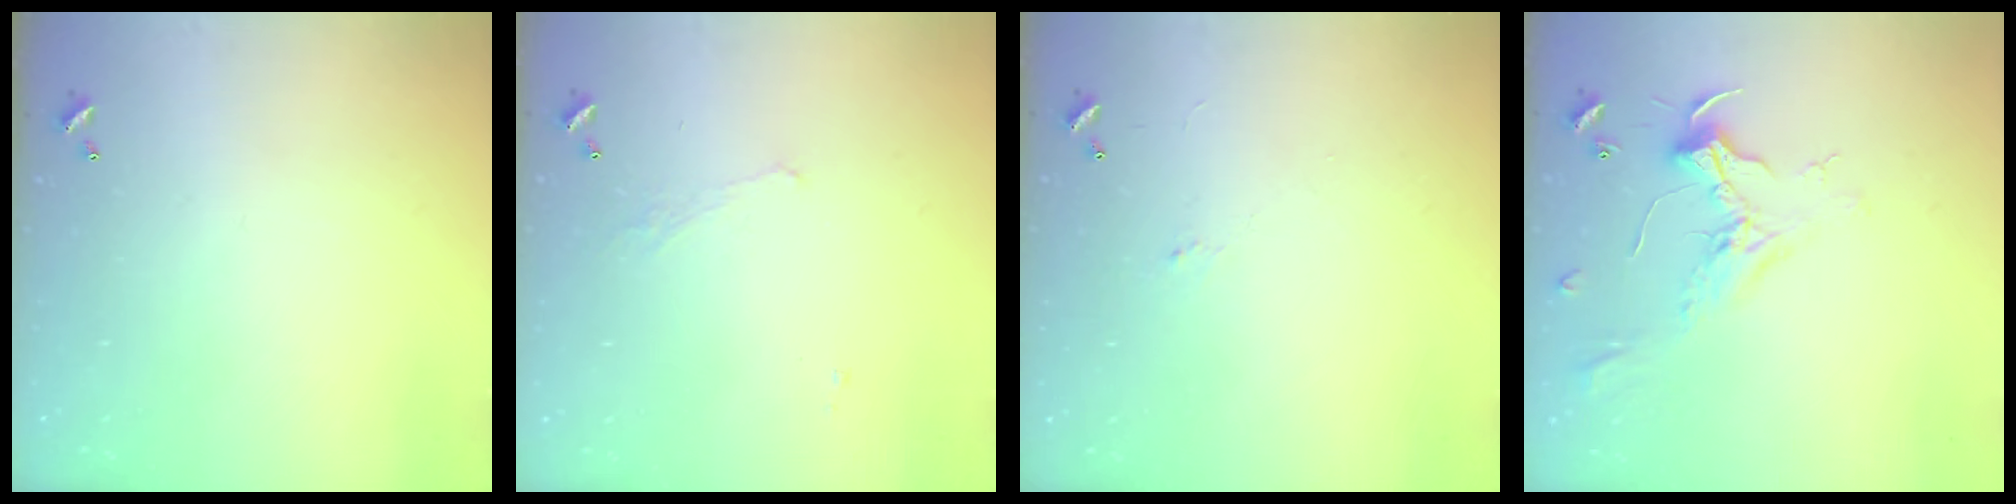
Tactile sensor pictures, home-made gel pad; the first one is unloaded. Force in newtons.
{"total": 1.1, "press": 0.8, "slide": 0.7}
{"total": 0.7, "press": 0.4, "slide": 0.6}
{"total": 2.4, "press": 2.3, "slide": 0.8}